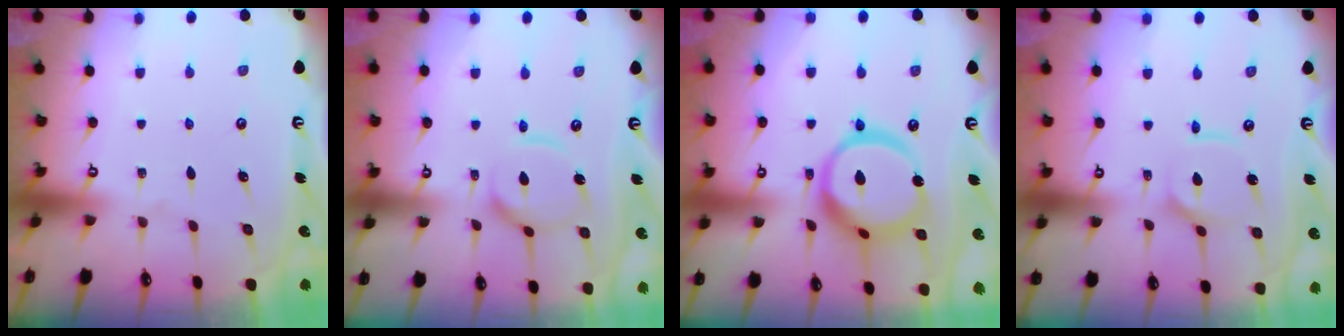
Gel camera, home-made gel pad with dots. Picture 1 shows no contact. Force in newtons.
{"total": 11.7, "press": 11.7, "slide": 1.0}
{"total": 18.5, "press": 18.4, "slide": 1.9}
{"total": 8.2, "press": 8.2, "slide": 0.8}